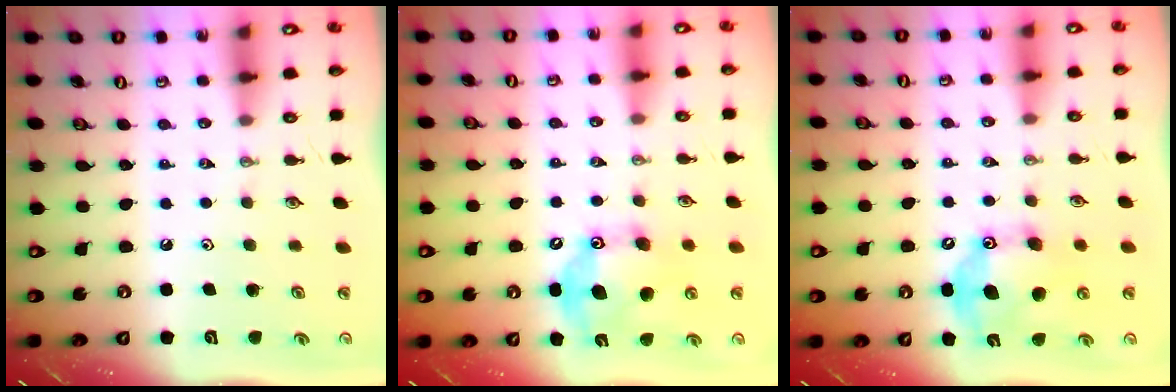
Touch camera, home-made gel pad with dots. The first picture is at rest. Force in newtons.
{"total": 14.9, "press": 14.9, "slide": 0.3}
{"total": 14.9, "press": 14.9, "slide": 0.3}